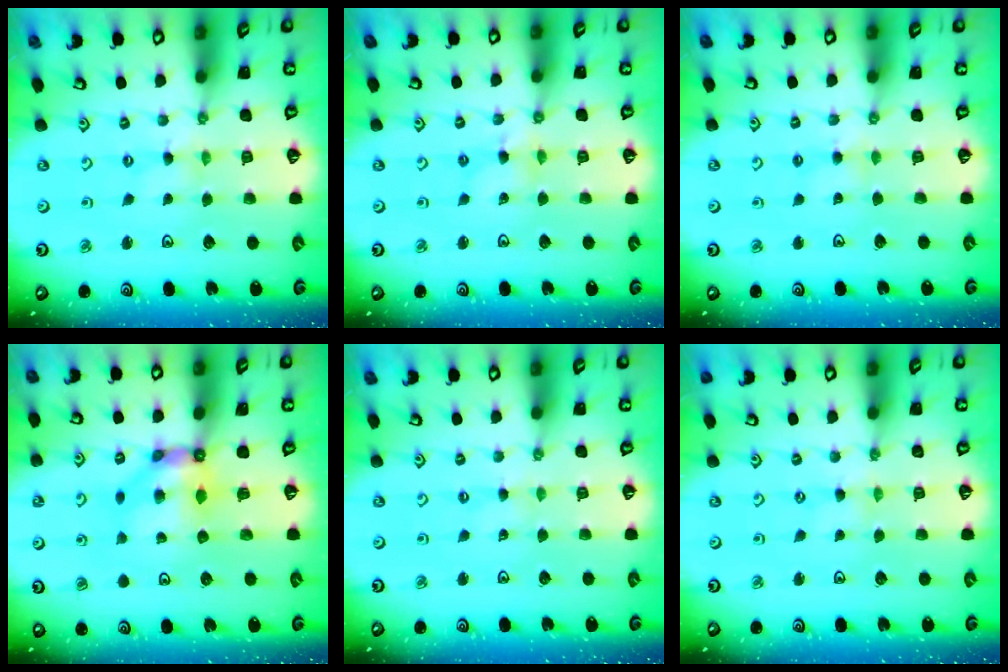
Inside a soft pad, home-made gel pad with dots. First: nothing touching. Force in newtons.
{"total": 2.7, "press": 2.7, "slide": 0.2}
{"total": 2.7, "press": 2.7, "slide": 0.5}
{"total": 7.4, "press": 7.4, "slide": 0.3}
{"total": 0.5, "press": 0.5, "slide": 0.1}
{"total": 0.0}